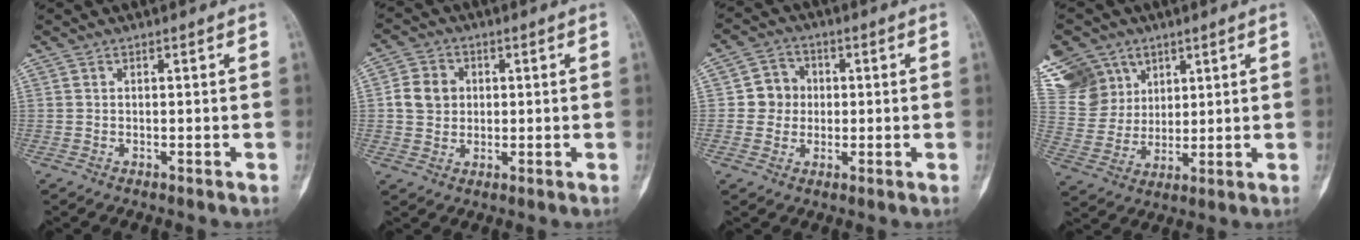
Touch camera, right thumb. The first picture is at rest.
{"total": 6.6, "force": [0.9, 5.7, 3.2], "torque": [-0.038, 0.004, 0.011]}
{"total": 6.1, "force": [0.3, 5.8, 1.9], "torque": [0.005, 0.010, -0.003]}
{"total": 17.0, "force": [9.1, 13.2, 5.6], "torque": [-0.105, -0.002, 0.194]}